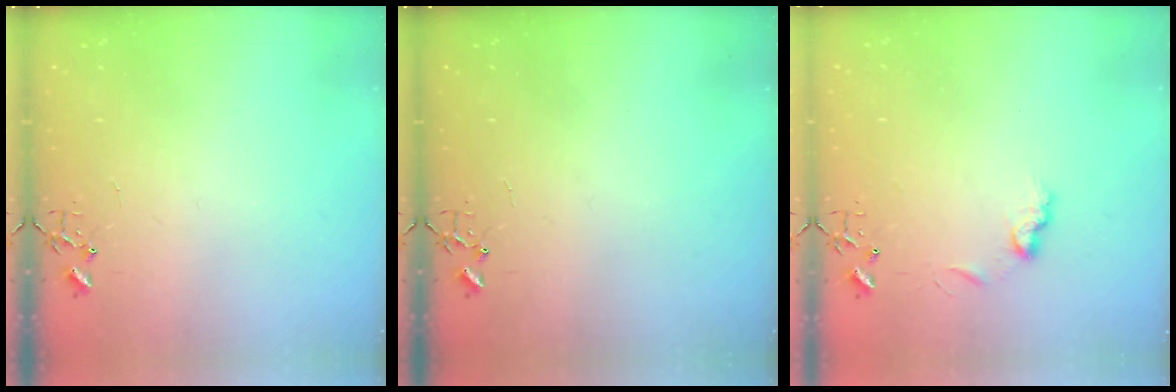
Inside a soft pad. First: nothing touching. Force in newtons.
{"total": 0.0}
{"total": 7.6, "press": 7.6, "slide": 0.7}